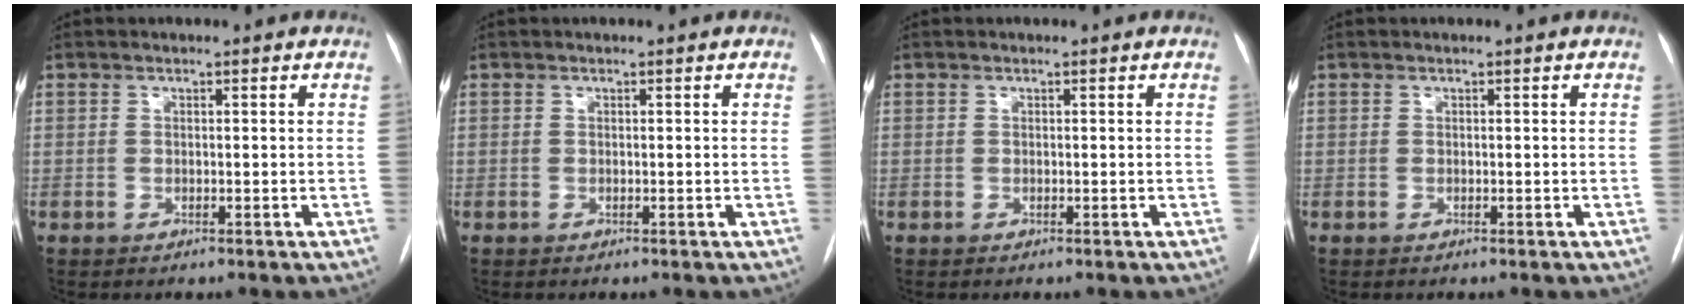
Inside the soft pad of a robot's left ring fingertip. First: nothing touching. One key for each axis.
{"total": 0.0}
{"total": 0.0}
{"total": 0.0}